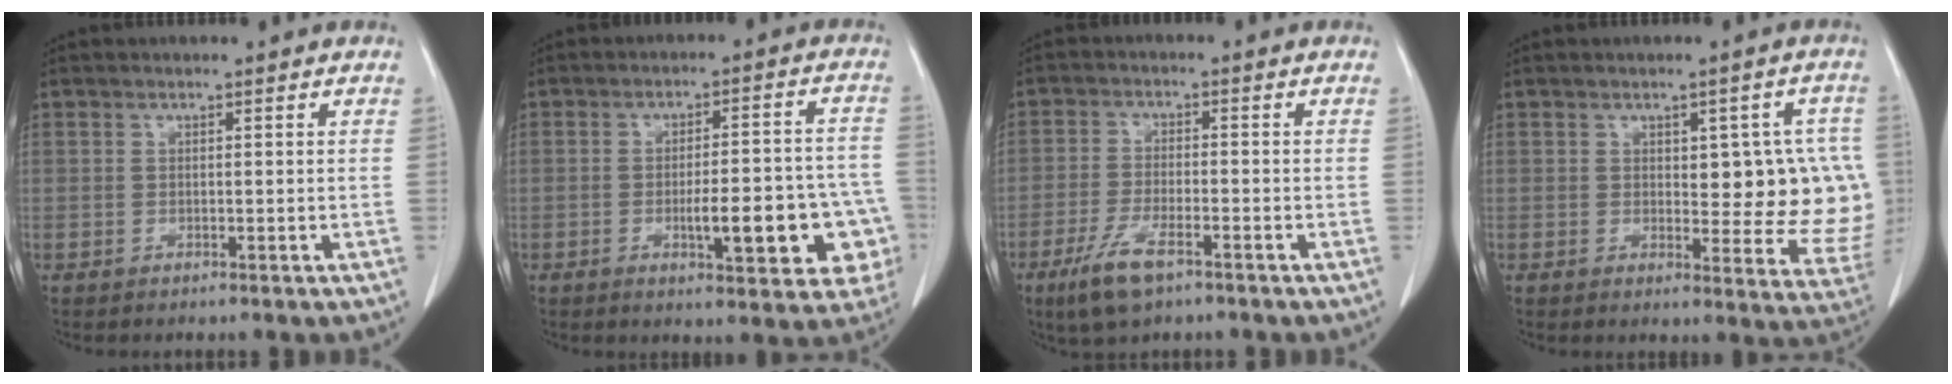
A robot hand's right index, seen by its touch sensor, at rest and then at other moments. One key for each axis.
{"total": 13.8, "fx": -4.3, "fy": 3.3, "fz": 12.7, "tx": -0.117, "ty": 0.028, "tz": -0.045}
{"total": 7.0, "fx": -4.3, "fy": 1.8, "fz": 5.2, "tx": -0.110, "ty": -0.012, "tz": -0.077}
{"total": 12.6, "fx": 1.2, "fy": 5.2, "fz": 11.4, "tx": -0.120, "ty": 0.005, "tz": 0.020}